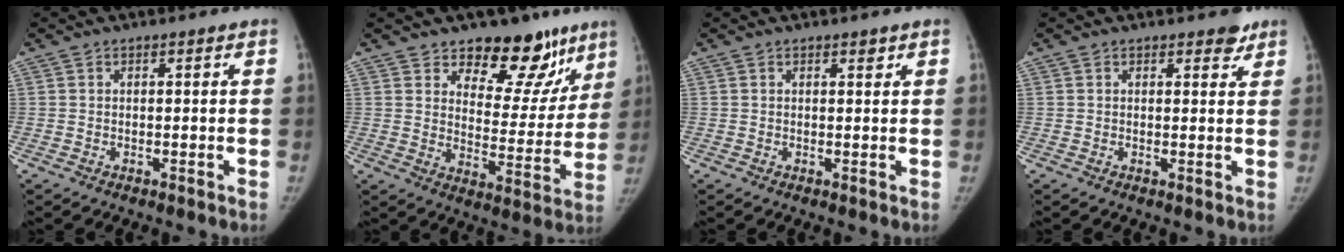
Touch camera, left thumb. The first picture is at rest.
{"total": 16.1, "force": [11.4, 8.6, 7.4], "torque": [-0.020, -0.075, 0.154]}
{"total": 1.0, "force": [0.7, 0.4, 0.6], "torque": [-0.004, -0.004, 0.010]}
{"total": 2.6, "force": [1.9, 1.3, 1.1], "torque": [0.006, -0.010, 0.021]}